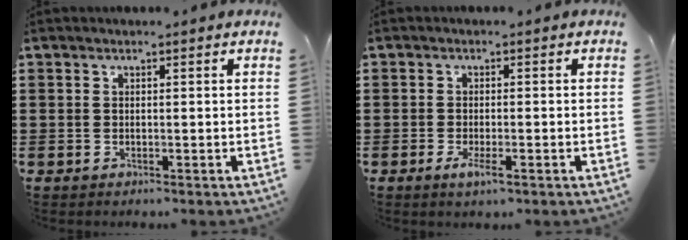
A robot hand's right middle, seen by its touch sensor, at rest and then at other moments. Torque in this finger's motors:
{"motor_torque": [0.86, -0.22, 0.15, 0.10]}